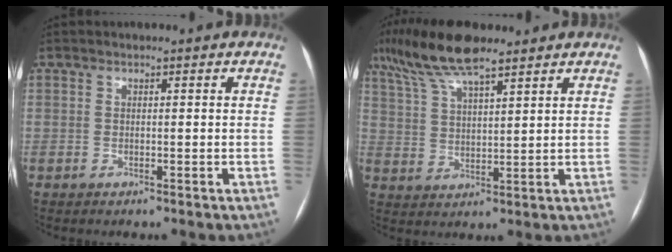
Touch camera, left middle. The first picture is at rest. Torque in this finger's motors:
{"motor_torque": [1.18, -0.96, 0.16, 0.06]}